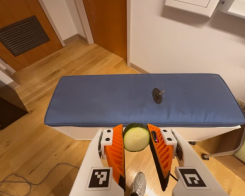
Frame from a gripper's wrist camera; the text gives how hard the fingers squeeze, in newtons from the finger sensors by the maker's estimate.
{"total": 7.7, "left": 7.4, "right": 8.1}